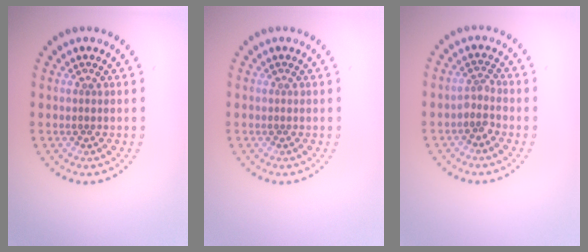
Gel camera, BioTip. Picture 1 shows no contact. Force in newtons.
{"total": 0.0}
{"total": 1.7, "press": 1.3, "slide": 1.2}